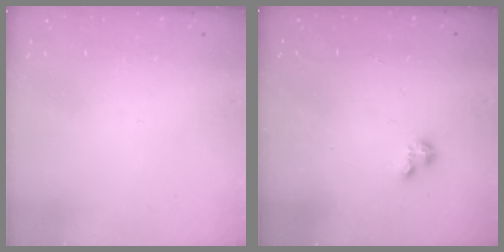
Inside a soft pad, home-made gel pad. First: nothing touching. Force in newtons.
{"total": 0.7, "press": 0.6, "slide": 0.2}